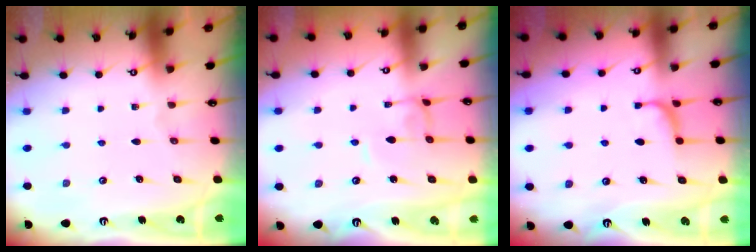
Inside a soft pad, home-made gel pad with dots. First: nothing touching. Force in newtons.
{"total": 2.1, "press": 2.1, "slide": 0.2}
{"total": 1.9, "press": 1.8, "slide": 0.6}